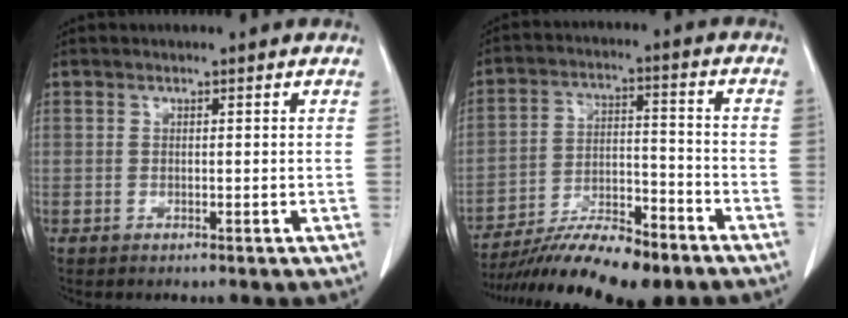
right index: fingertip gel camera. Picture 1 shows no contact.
{"total": 14.6, "force": [-11.8, 3.0, 8.2], "torque": [-0.141, -0.002, -0.201]}